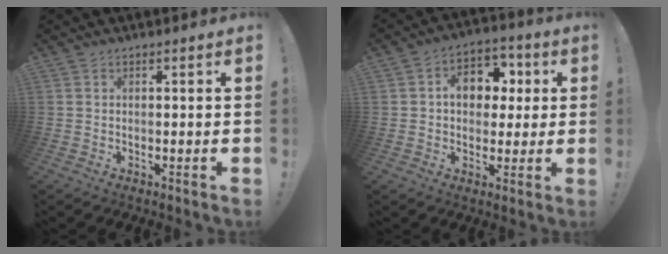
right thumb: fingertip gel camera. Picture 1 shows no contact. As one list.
[{"total": 10.9, "force": [2.1, 8.3, 6.7], "torque": [-0.095, 0.003, 0.042]}]